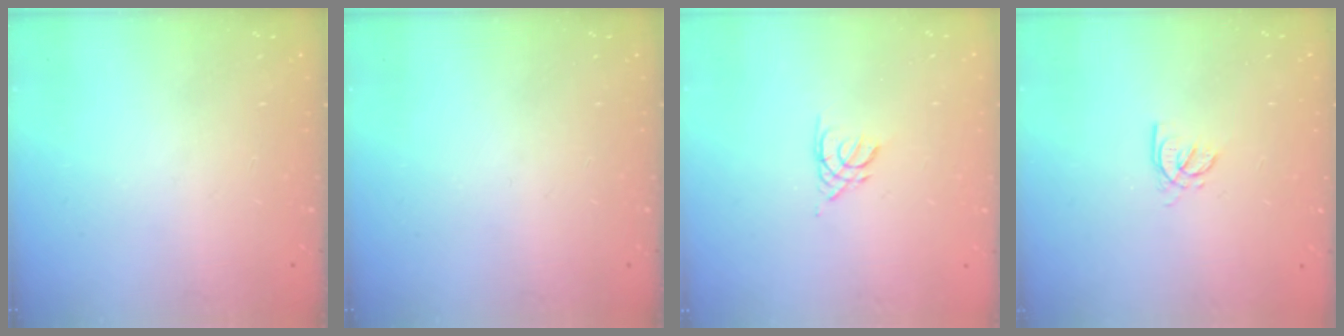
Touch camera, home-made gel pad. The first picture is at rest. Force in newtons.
{"total": 0.0}
{"total": 2.1, "press": 2.0, "slide": 0.4}
{"total": 1.6, "press": 1.6, "slide": 0.3}